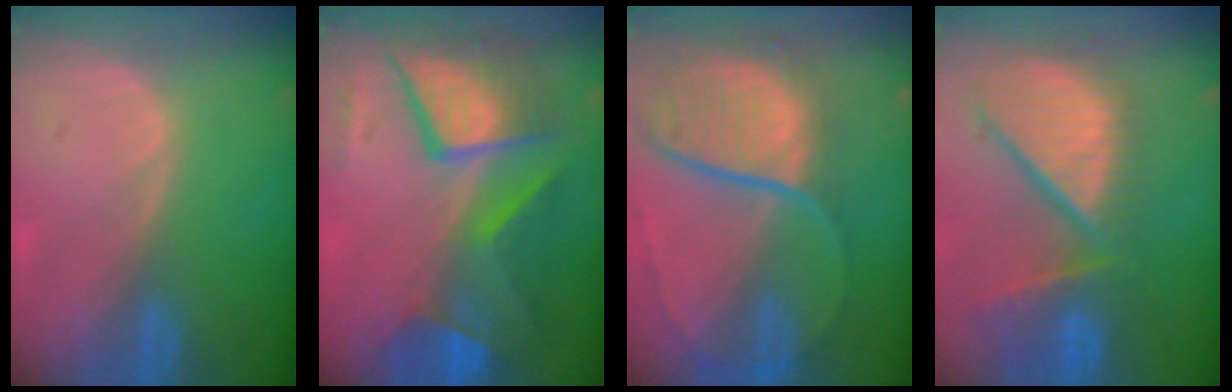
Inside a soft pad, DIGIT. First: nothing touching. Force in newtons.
{"total": 11.3, "press": 11.3, "slide": 1.2}
{"total": 11.4, "press": 9.4, "slide": 6.4}
{"total": 13.0, "press": 10.9, "slide": 7.1}